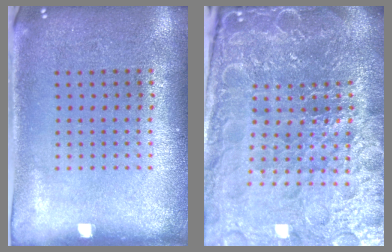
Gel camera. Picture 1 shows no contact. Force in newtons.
{"total": 6.9, "press": 6.0, "slide": 3.3}